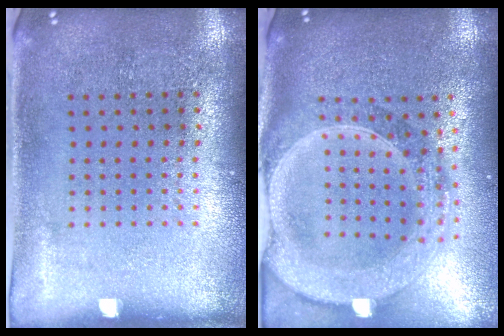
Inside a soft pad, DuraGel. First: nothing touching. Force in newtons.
{"total": 2.9, "press": 2.5, "slide": 1.5}